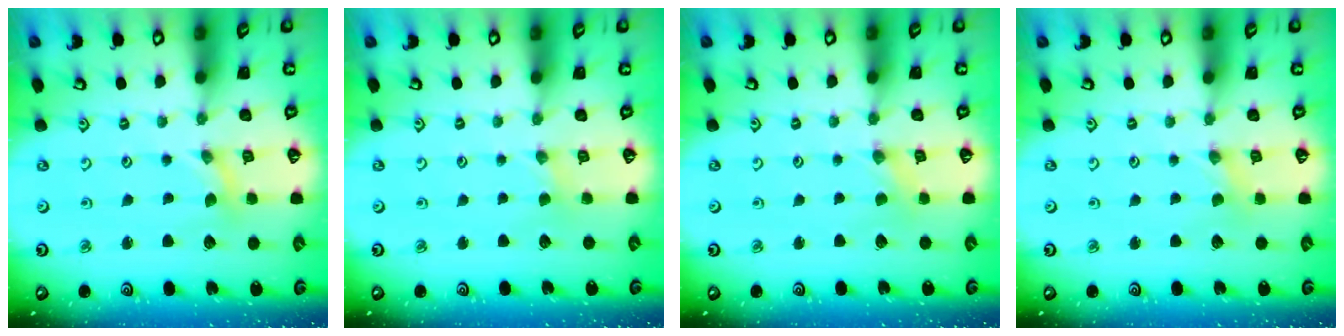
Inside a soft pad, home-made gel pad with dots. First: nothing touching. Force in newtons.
{"total": 1.1, "press": 1.1, "slide": 0.2}
{"total": 0.0}
{"total": 0.0}